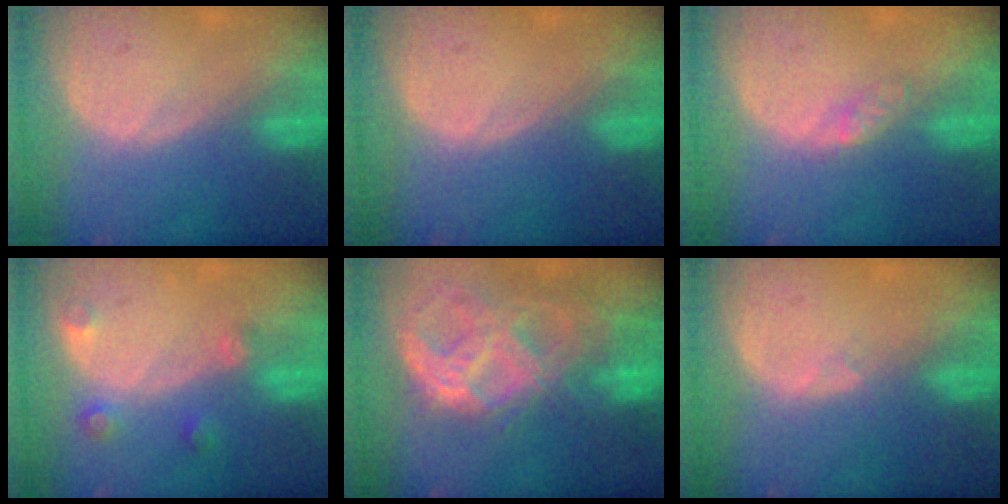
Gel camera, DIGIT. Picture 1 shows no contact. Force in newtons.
{"total": 0.0}
{"total": 2.0, "press": 2.0, "slide": 0.1}
{"total": 3.0, "press": 2.9, "slide": 1.0}
{"total": 11.3, "press": 9.6, "slide": 6.1}
{"total": 0.9, "press": 0.9, "slide": 0.3}